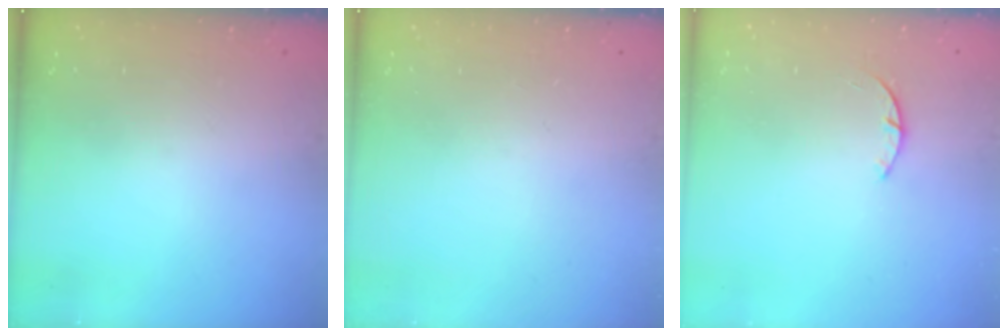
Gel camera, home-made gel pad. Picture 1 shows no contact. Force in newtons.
{"total": 0.0}
{"total": 1.4, "press": 1.4, "slide": 0.3}